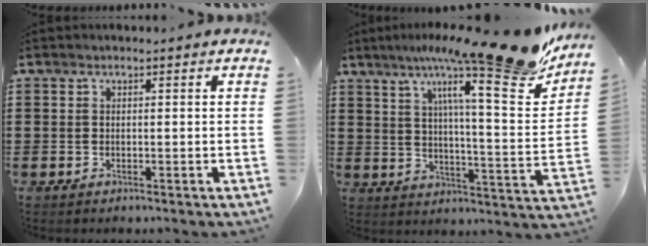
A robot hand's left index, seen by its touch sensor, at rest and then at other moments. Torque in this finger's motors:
{"motor_torque": [1.28, -0.86, 0.52, 0.21]}